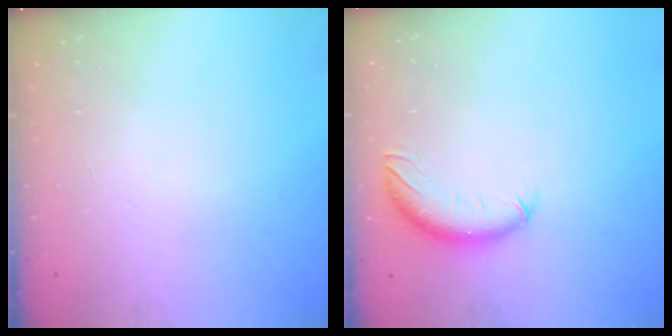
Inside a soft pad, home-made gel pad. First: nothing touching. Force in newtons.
{"total": 10.2, "press": 10.0, "slide": 2.1}